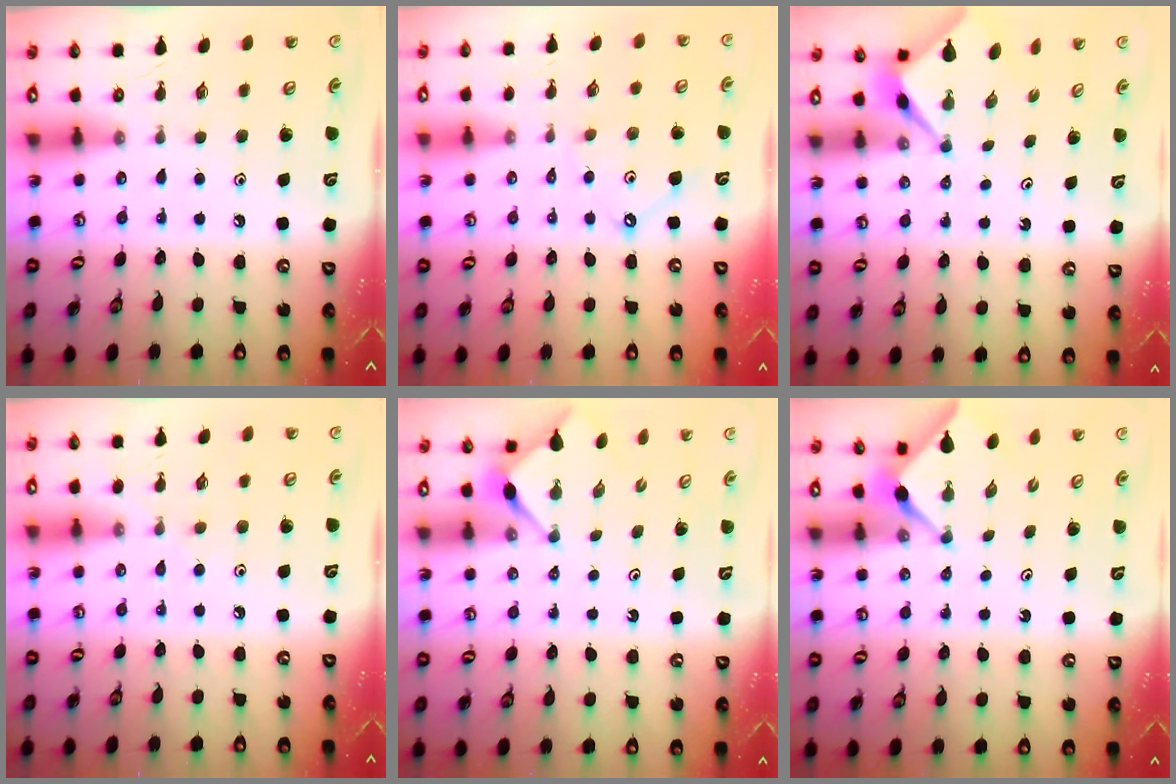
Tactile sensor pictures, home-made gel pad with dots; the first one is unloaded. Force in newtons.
{"total": 5.2, "press": 5.1, "slide": 0.6}
{"total": 2.7, "press": 2.7, "slide": 0.0}
{"total": 5.5, "press": 5.4, "slide": 0.8}
{"total": 2.9, "press": 2.9, "slide": 0.1}
{"total": 3.0, "press": 3.0, "slide": 0.2}